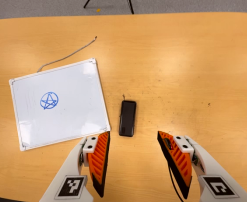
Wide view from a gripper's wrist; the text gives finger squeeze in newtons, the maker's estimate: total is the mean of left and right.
{"total": 0.0}